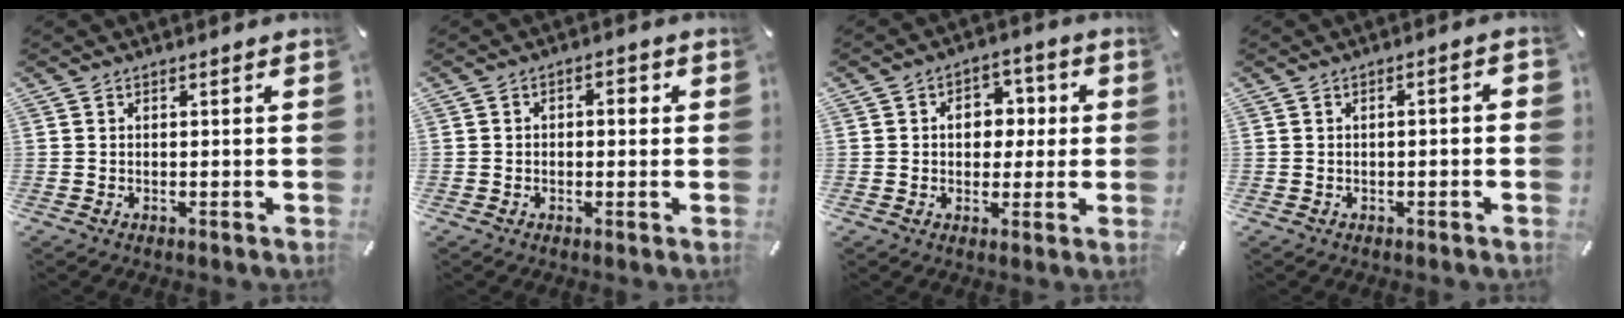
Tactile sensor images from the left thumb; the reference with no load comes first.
{"total": 2.4, "force": [-0.5, 1.6, 1.8], "torque": [-0.033, 0.011, -0.013]}
{"total": 7.4, "force": [0.4, 5.8, 4.6], "torque": [-0.057, 0.004, -0.001]}
{"total": 2.1, "force": [-1.1, 0.6, 1.7], "torque": [-0.027, 0.006, -0.021]}